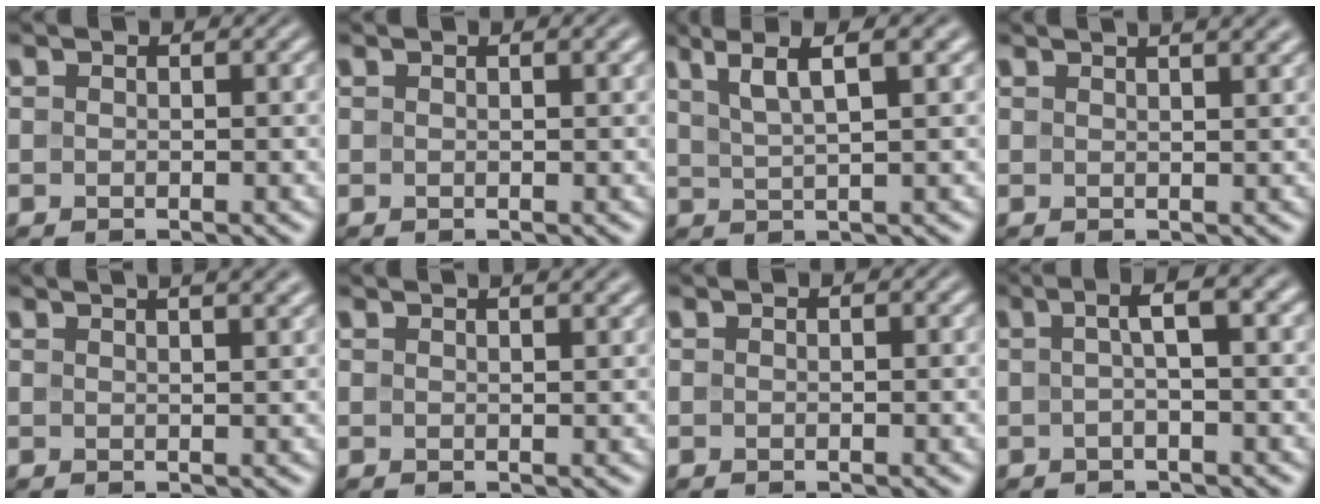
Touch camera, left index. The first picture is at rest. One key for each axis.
{"total": 1.8, "fx": 0.9, "fy": 0.5, "fz": 1.5, "tx": -0.017, "ty": 0.004, "tz": 0.006}
{"total": 5.8, "fx": 3.3, "fy": 1.2, "fz": 4.6, "tx": -0.072, "ty": 0.014, "tz": 0.054}
{"total": 5.7, "fx": 3.6, "fy": 2.5, "fz": 3.6, "tx": -0.016, "ty": 0.041, "tz": 0.013}
{"total": 6.5, "fx": 4.2, "fy": 2.8, "fz": 4.1, "tx": -0.020, "ty": 0.048, "tz": 0.021}
{"total": 3.9, "fx": 2.6, "fy": 1.6, "fz": 2.3, "tx": -0.001, "ty": 0.024, "tz": -0.002}
{"total": 0.0}
{"total": 3.7, "fx": 0.5, "fy": 0.8, "fz": 3.6, "tx": -0.055, "ty": 0.015, "tz": 0.004}